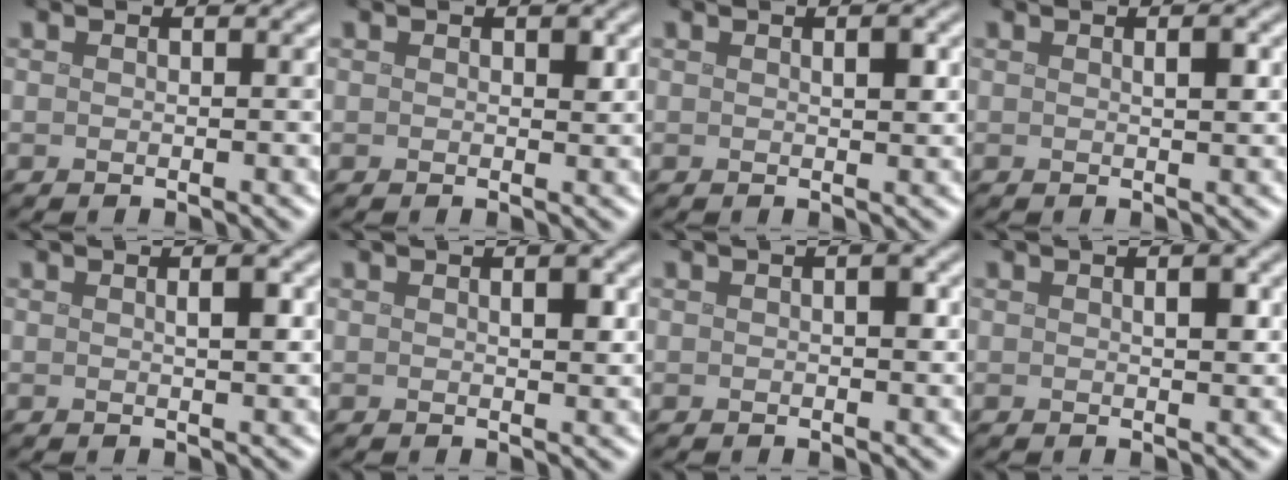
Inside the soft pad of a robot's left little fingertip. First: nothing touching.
{"total": 0.8, "force": [0.3, 0.4, 0.6], "torque": [-0.003, -0.002, 0.003]}
{"total": 1.4, "force": [0.5, 0.3, 1.3], "torque": [-0.019, -0.001, 0.007]}
{"total": 1.4, "force": [0.4, 0.2, 1.3], "torque": [-0.020, 0.002, 0.005]}
{"total": 1.8, "force": [0.4, 0.3, 1.7], "torque": [-0.025, 0.004, 0.004]}
{"total": 1.5, "force": [0.5, 0.3, 1.4], "torque": [-0.020, -0.002, 0.008]}
{"total": 1.3, "force": [0.2, 0.4, 1.2], "torque": [-0.016, 0.001, 0.003]}
{"total": 1.8, "force": [0.5, 0.4, 1.7], "torque": [-0.023, 0.001, 0.008]}